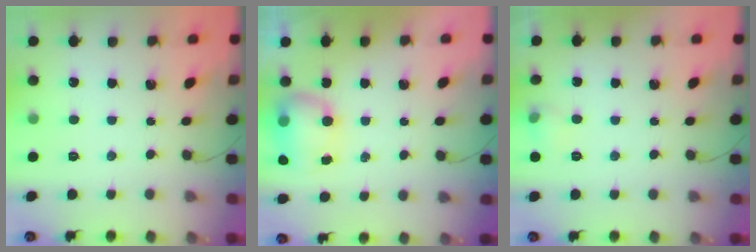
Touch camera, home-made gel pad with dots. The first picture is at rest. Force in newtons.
{"total": 7.4, "press": 7.3, "slide": 0.9}
{"total": 5.7, "press": 5.4, "slide": 1.8}